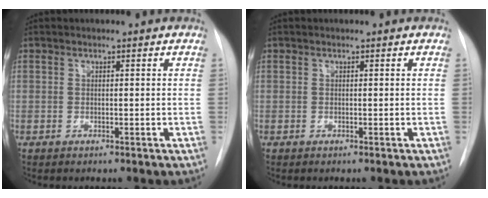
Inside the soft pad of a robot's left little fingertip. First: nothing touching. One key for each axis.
{"total": 0.0}